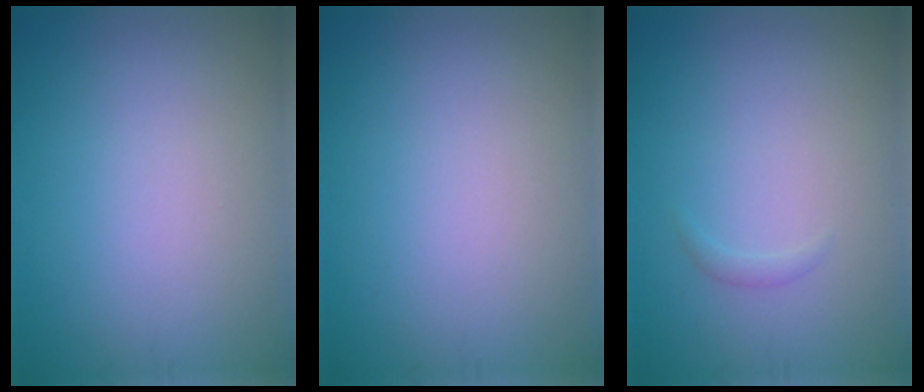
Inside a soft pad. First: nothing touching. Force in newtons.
{"total": 0.0}
{"total": 0.6, "press": 0.6, "slide": 0.1}